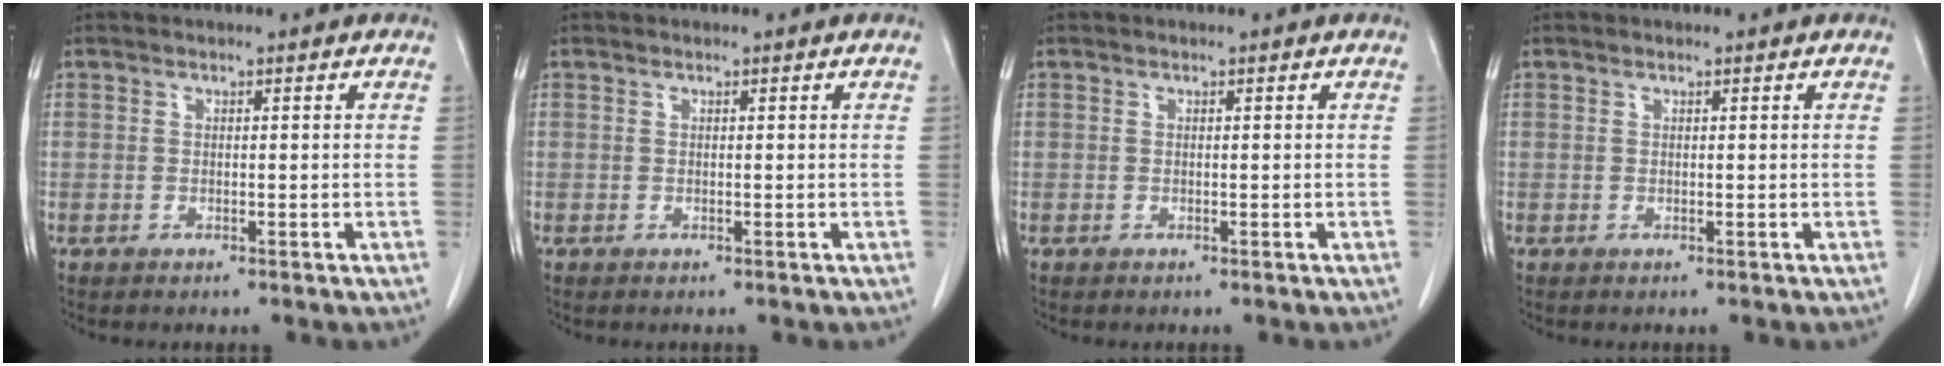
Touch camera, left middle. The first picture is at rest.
{"total": 0.0}
{"total": 0.0}
{"total": 0.0}